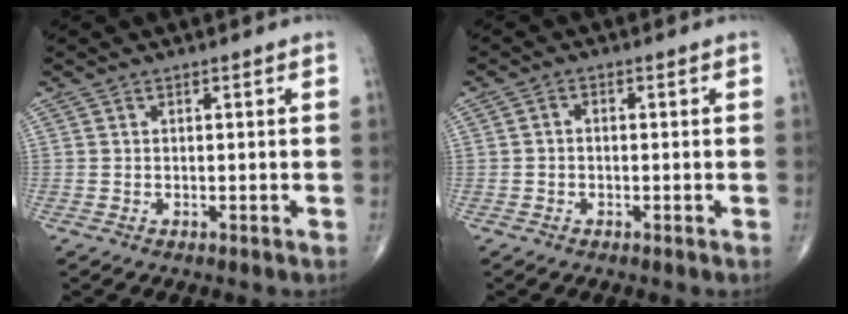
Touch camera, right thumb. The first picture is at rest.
{"total": 1.0, "force": [-0.2, 0.7, 0.6], "torque": [-0.009, 0.004, -0.006]}